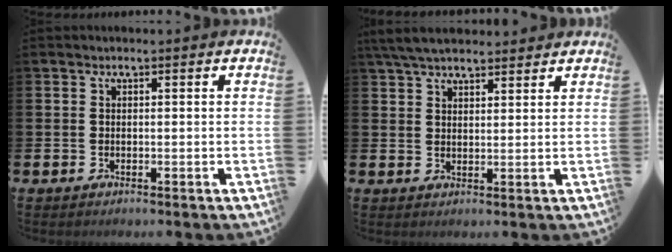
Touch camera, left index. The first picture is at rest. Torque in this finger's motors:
{"motor_torque": [0.97, -1.17, 0.37, 0.21]}